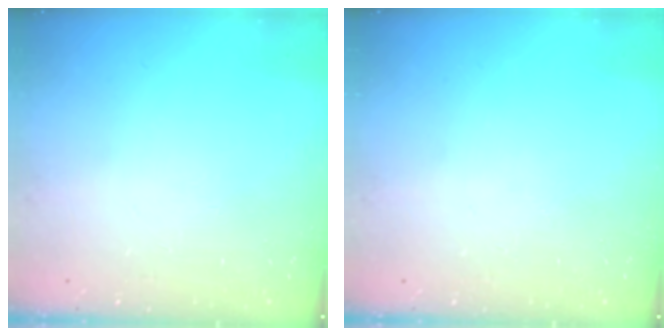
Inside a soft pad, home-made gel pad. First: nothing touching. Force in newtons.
{"total": 0.0}